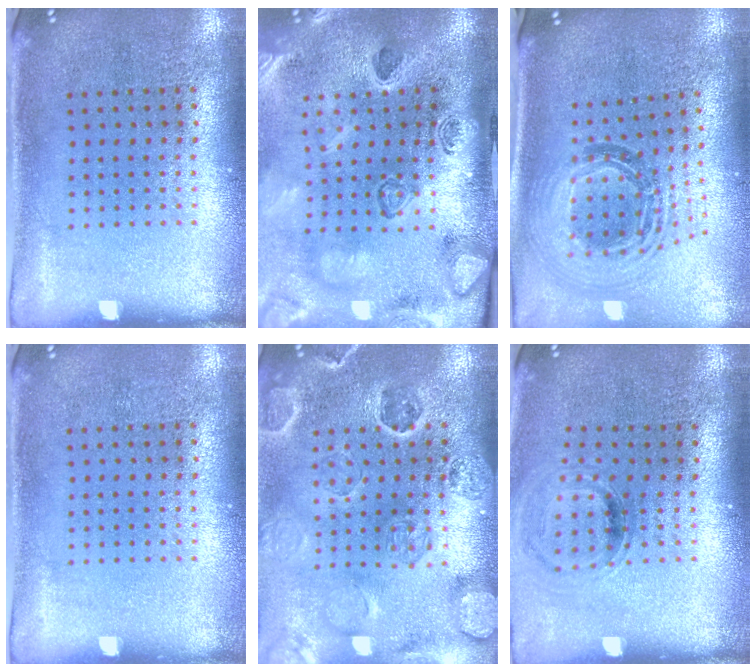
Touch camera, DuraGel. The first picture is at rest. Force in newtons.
{"total": 4.5, "press": 3.2, "slide": 3.1}
{"total": 1.4, "press": 1.2, "slide": 0.7}
{"total": 0.0}
{"total": 2.7, "press": 2.7, "slide": 0.6}
{"total": 0.9, "press": 0.9, "slide": 0.2}